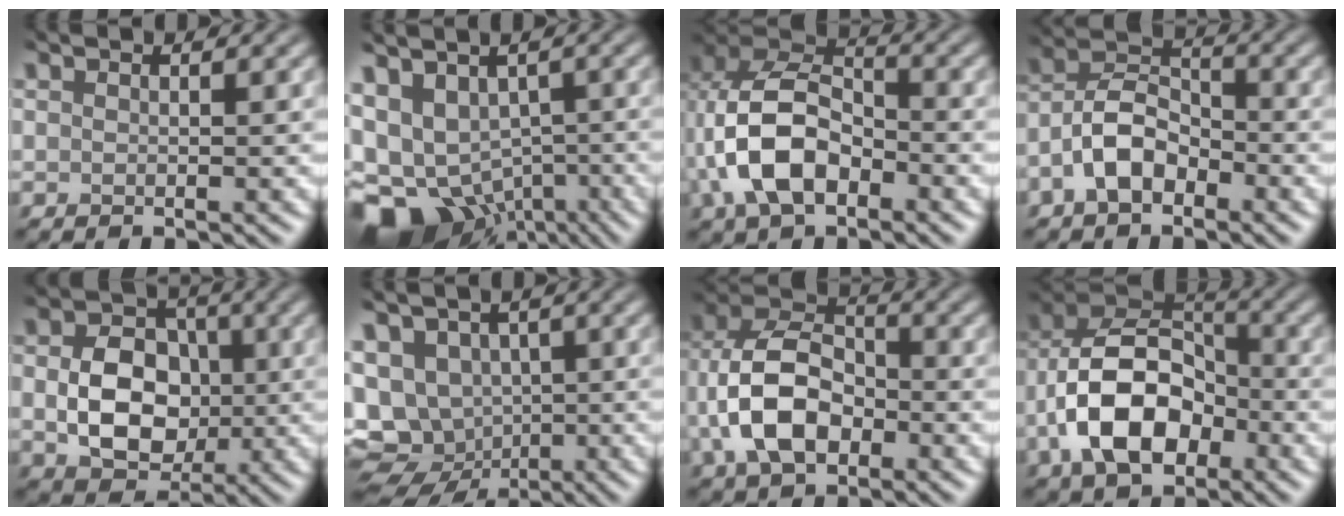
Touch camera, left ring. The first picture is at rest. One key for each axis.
{"total": 10.6, "fx": -2.9, "fy": 7.9, "fz": 6.5, "tx": -0.121, "ty": -0.028, "tz": -0.017}
{"total": 8.1, "fx": -3.4, "fy": 4.9, "fz": 5.4, "tx": -0.121, "ty": 0.004, "tz": -0.068}
{"total": 4.8, "fx": -3.4, "fy": 2.5, "fz": 2.3, "tx": -0.048, "ty": 0.006, "tz": -0.066}
{"total": 6.8, "fx": -1.7, "fy": 5.2, "fz": 4.0, "tx": -0.076, "ty": -0.010, "tz": -0.023}
{"total": 12.6, "fx": -2.8, "fy": 10.7, "fz": 6.1, "tx": -0.146, "ty": -0.020, "tz": -0.034}
{"total": 7.9, "fx": -3.0, "fy": 5.2, "fz": 5.2, "tx": -0.112, "ty": 0.004, "tz": -0.059}
{"total": 9.6, "fx": -4.1, "fy": 6.0, "fz": 6.2, "tx": -0.119, "ty": 0.009, "tz": -0.080}